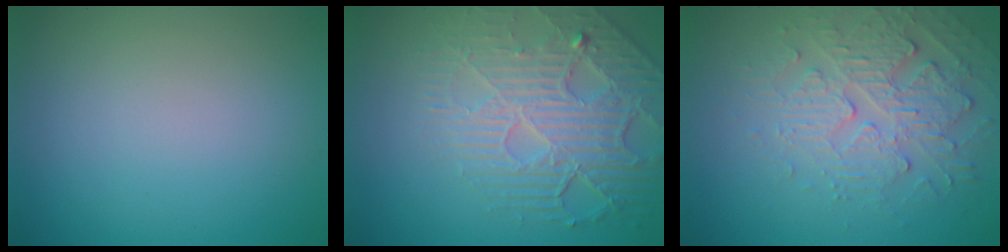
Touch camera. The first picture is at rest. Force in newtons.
{"total": 5.3, "press": 4.6, "slide": 2.6}
{"total": 3.9, "press": 3.5, "slide": 1.8}